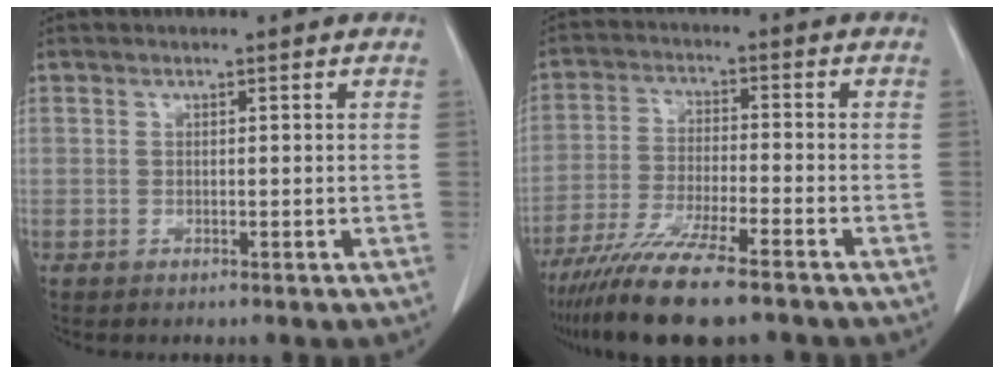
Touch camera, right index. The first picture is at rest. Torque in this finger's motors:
{"motor_torque": [1.52, -0.62, 0.84, 0.21]}